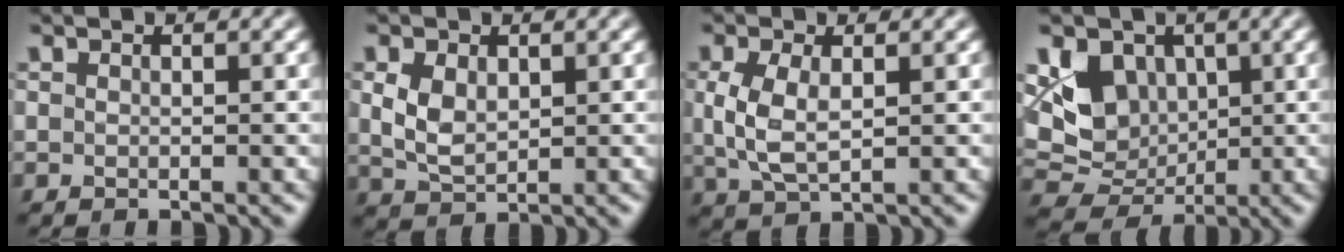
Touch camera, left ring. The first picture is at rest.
{"total": 3.2, "force": [0.7, 2.1, 2.2], "torque": [-0.054, -0.001, 0.018]}
{"total": 3.8, "force": [0.4, 1.9, 3.3], "torque": [-0.080, 0.001, 0.011]}
{"total": 7.1, "force": [1.3, 5.7, 3.9], "torque": [-0.061, -0.004, 0.022]}